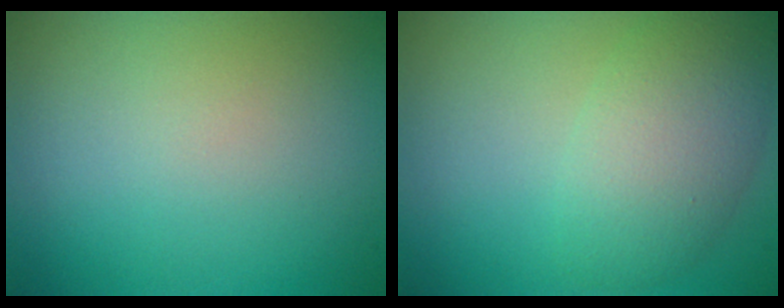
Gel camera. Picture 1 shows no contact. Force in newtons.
{"total": 5.2, "press": 5.2, "slide": 0.2}